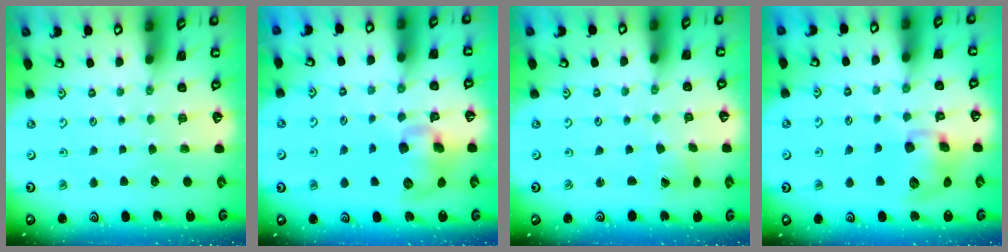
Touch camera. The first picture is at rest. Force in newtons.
{"total": 9.9, "press": 9.8, "slide": 1.9}
{"total": 1.6, "press": 1.5, "slide": 0.3}
{"total": 11.0, "press": 10.8, "slide": 1.8}